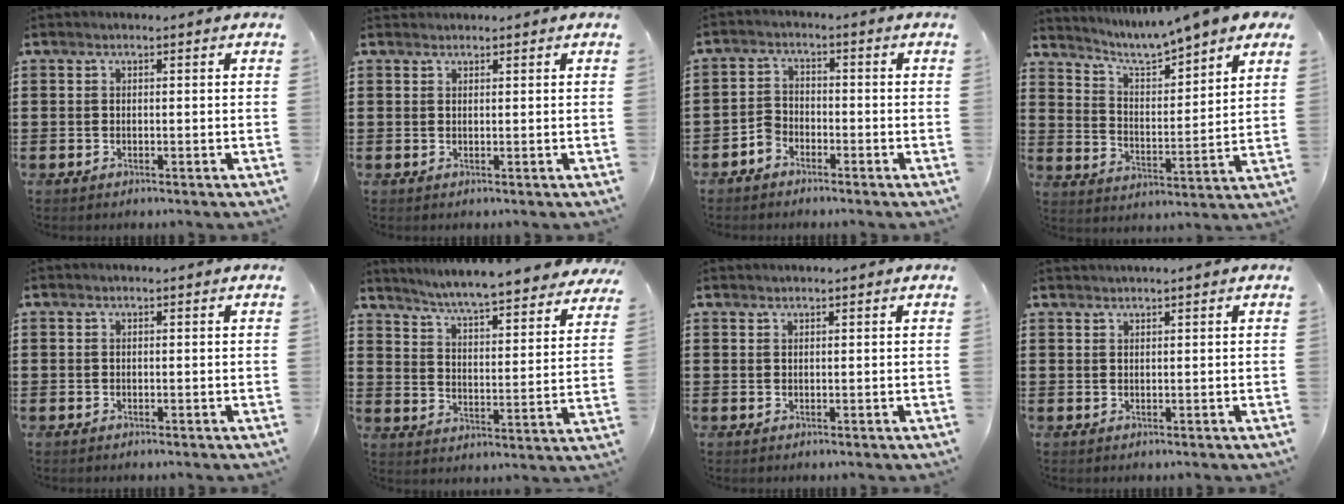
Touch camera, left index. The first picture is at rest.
{"total": 0.8, "force": [0.8, 0.1, 0.0], "torque": [-0.002, 0.000, 0.017]}
{"total": 2.7, "force": [-2.3, 1.3, 0.4], "torque": [-0.014, 0.006, -0.047]}
{"total": 5.8, "force": [5.4, 0.0, 2.2], "torque": [-0.067, -0.040, 0.085]}
{"total": 0.0}
{"total": 5.4, "force": [5.2, -0.9, 1.2], "torque": [-0.051, -0.046, 0.083]}
{"total": 0.6, "force": [0.5, 0.0, 0.2], "torque": [-0.004, -0.002, 0.011]}
{"total": 0.9, "force": [0.9, -0.2, 0.2], "torque": [-0.005, -0.003, 0.018]}